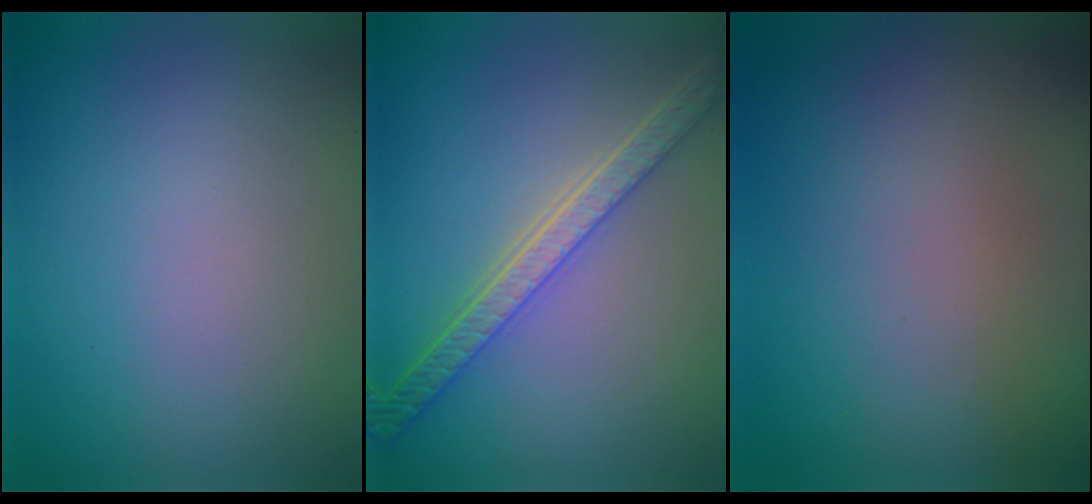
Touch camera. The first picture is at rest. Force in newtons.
{"total": 5.1, "press": 4.1, "slide": 3.0}
{"total": 0.0}